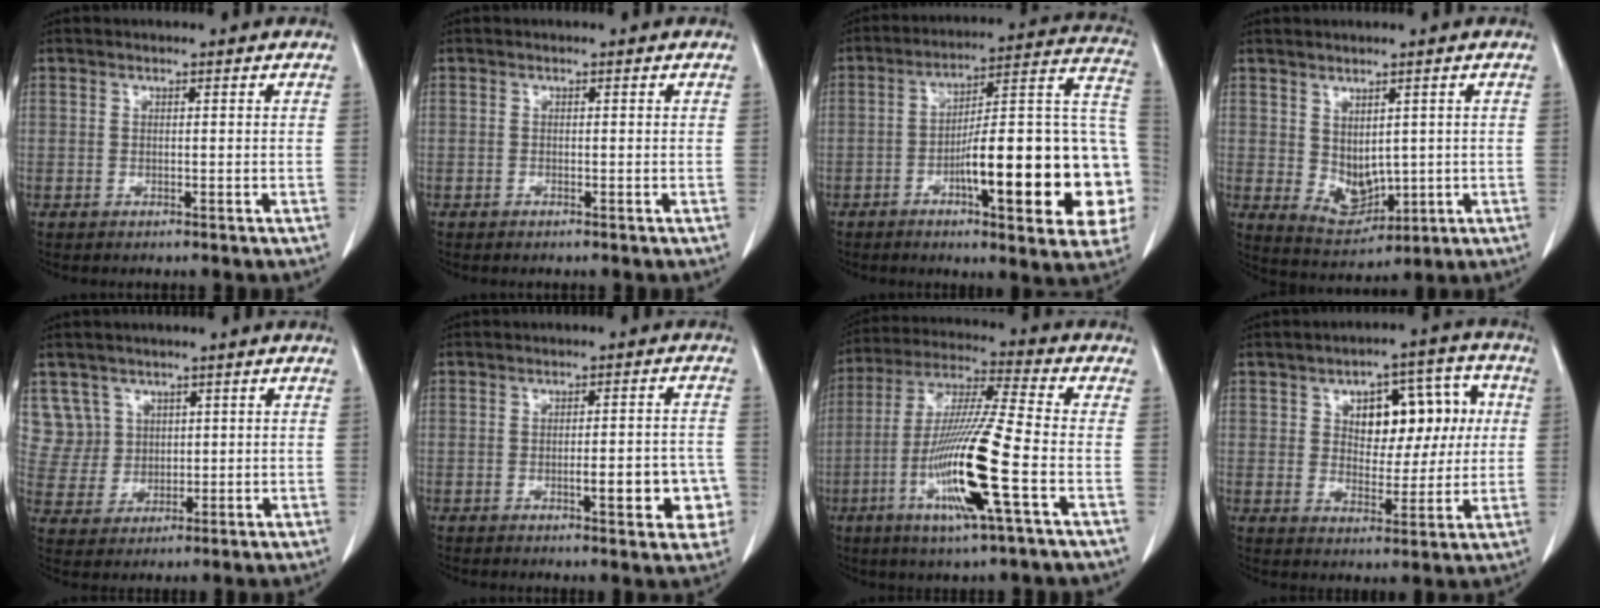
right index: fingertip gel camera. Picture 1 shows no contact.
{"total": 0.0}
{"total": 24.3, "force": [-6.0, 4.2, 23.1], "torque": [-0.238, 0.024, -0.073]}
{"total": 5.8, "force": [0.5, 4.0, 4.3], "torque": [-0.071, -0.009, 0.038]}
{"total": 6.3, "force": [3.1, 5.5, -0.3], "torque": [0.013, 0.013, 0.074]}
{"total": 7.8, "force": [-2.4, 2.1, 7.1], "torque": [-0.077, 0.014, -0.025]}
{"total": 16.0, "force": [-5.1, 0.0, 15.1], "torque": [-0.304, -0.018, -0.098]}
{"total": 11.7, "force": [2.7, 6.5, 9.3], "torque": [-0.119, 0.035, 0.047]}